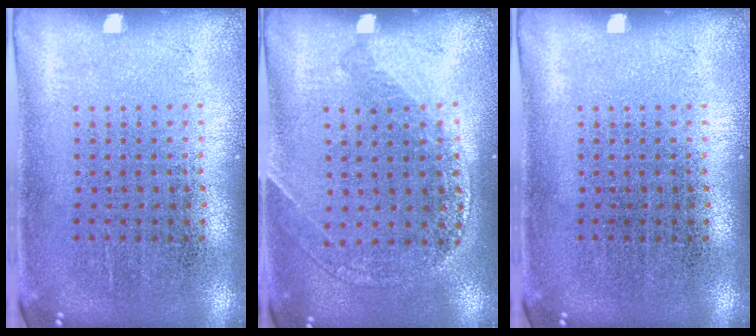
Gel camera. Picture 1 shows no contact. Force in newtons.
{"total": 1.2, "press": 1.2, "slide": 0.2}
{"total": 0.0}